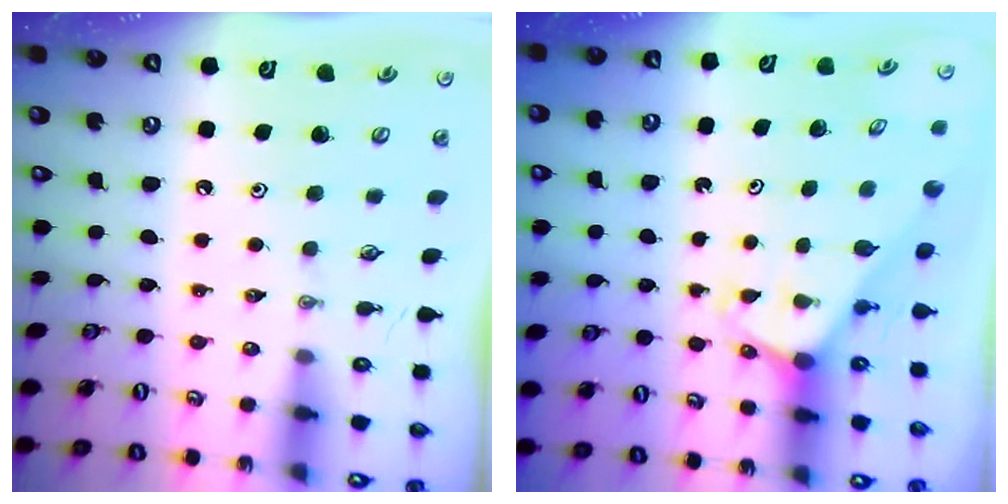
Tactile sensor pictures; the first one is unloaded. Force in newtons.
{"total": 2.1, "press": 2.1, "slide": 0.1}